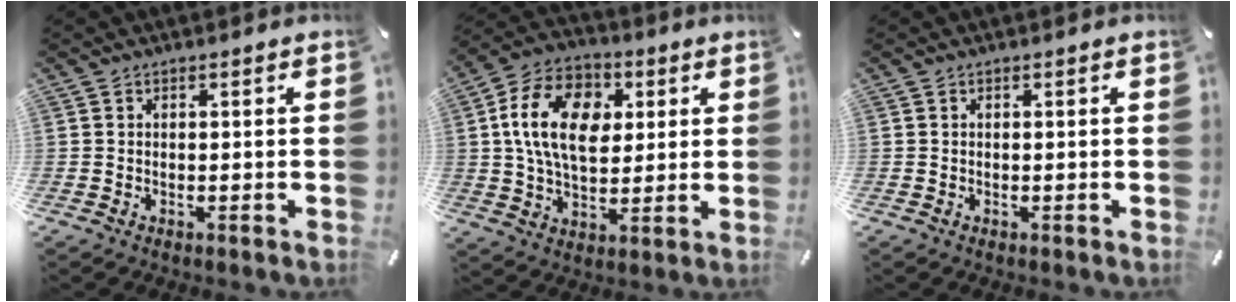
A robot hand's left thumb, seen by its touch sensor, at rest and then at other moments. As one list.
[{"total": 16.3, "force": [3.0, 11.3, 11.3], "torque": [-0.221, 0.015, 0.052]}, {"total": 0.0}]